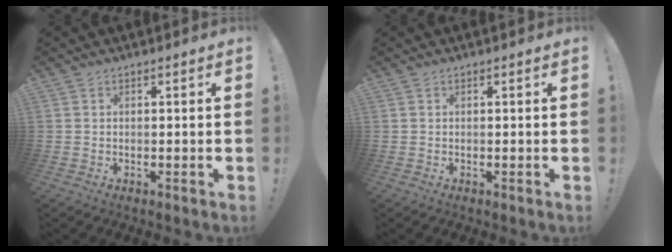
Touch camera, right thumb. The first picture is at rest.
{"total": 0.0}